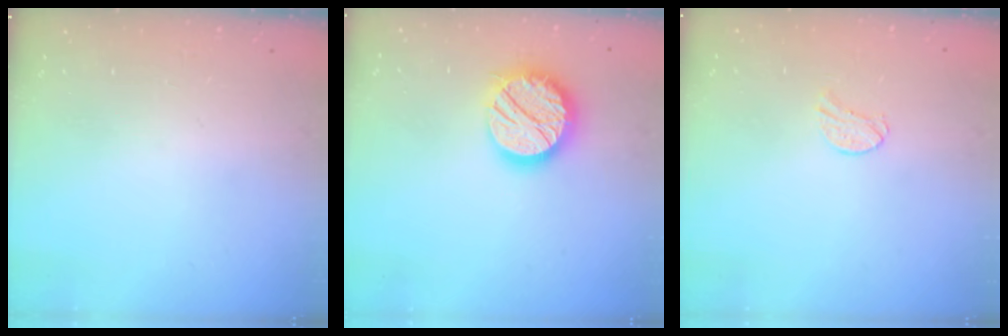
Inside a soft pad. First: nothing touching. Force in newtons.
{"total": 16.4, "press": 16.4, "slide": 1.3}
{"total": 6.4, "press": 6.4, "slide": 0.4}